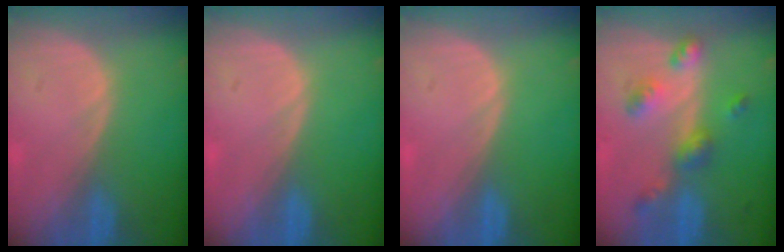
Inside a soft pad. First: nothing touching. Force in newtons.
{"total": 0.0}
{"total": 0.0}
{"total": 6.3, "press": 5.6, "slide": 3.0}